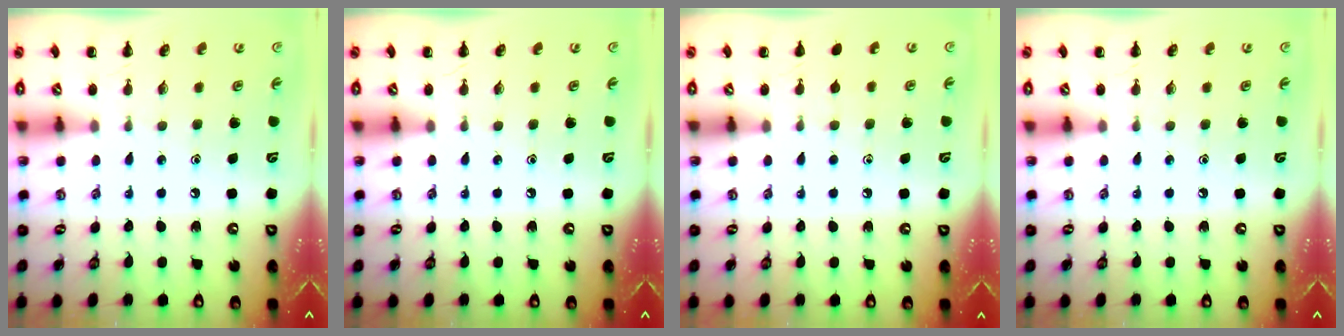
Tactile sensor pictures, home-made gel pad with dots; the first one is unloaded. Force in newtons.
{"total": 0.0}
{"total": 3.2, "press": 2.9, "slide": 1.3}
{"total": 0.0}